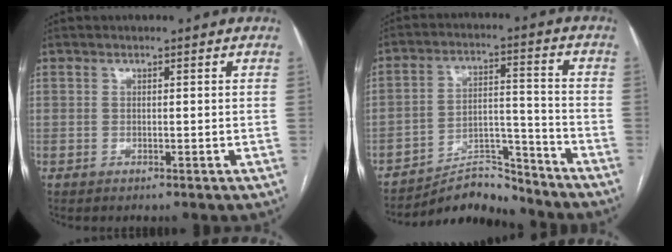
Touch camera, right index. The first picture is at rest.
{"total": 8.4, "force": [-8.2, 1.5, 0.2], "torque": [0.001, 0.039, -0.141]}